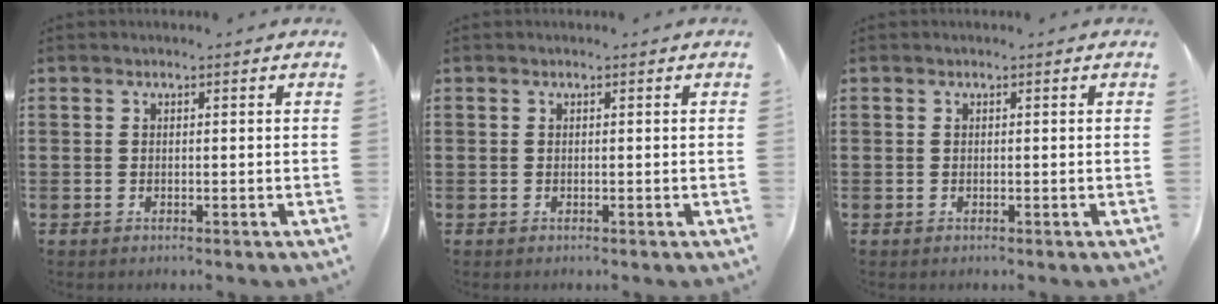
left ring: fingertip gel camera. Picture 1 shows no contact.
{"total": 0.0}
{"total": 0.0}